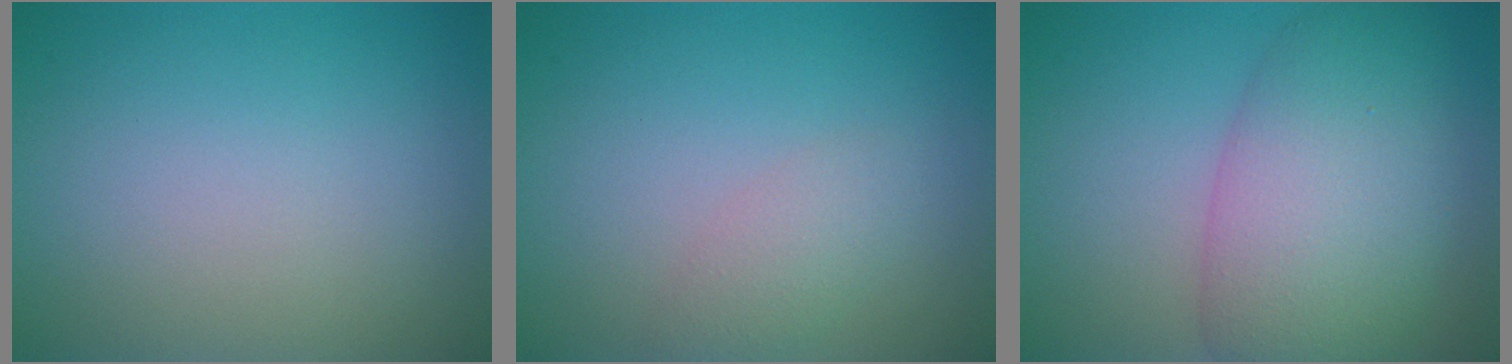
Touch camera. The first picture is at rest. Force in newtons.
{"total": 1.8, "press": 1.8, "slide": 0.1}
{"total": 8.4, "press": 8.4, "slide": 0.4}